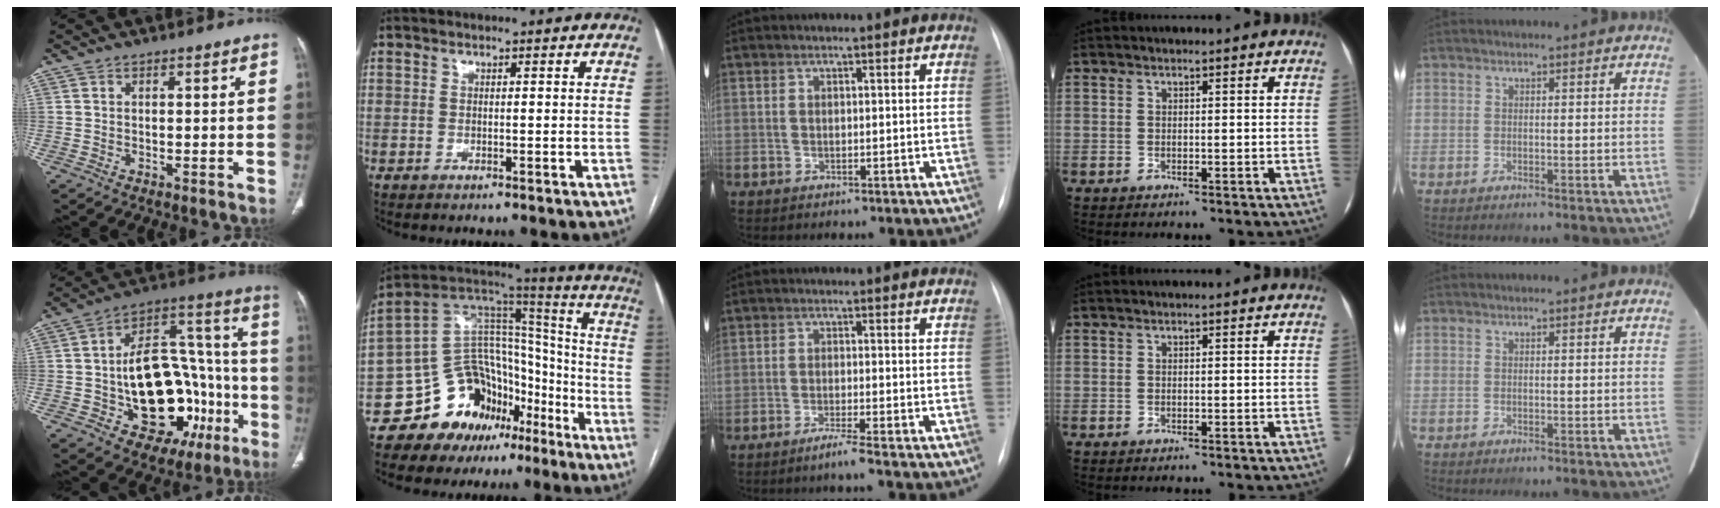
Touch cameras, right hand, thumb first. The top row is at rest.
{"thumb": {"total": 27.9, "force": [-7.2, 16.9, 21.0], "torque": [-0.270, 0.049, -0.084]}, "index": {"total": 17.1, "force": [-10.7, 11.4, 7.0], "torque": [-0.102, 0.100, -0.171]}, "middle": {"total": 2.3, "force": [-1.7, -0.8, 1.3], "torque": [-0.028, -0.005, -0.035]}}